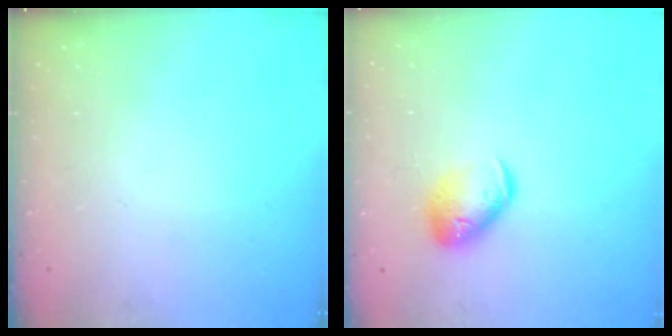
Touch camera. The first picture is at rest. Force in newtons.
{"total": 10.8, "press": 10.7, "slide": 1.4}